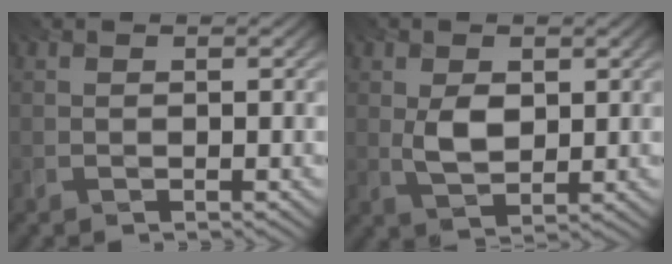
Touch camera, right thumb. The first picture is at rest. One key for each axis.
{"total": 3.8, "fx": 0.8, "fy": 2.4, "fz": 2.8, "tx": -0.063, "ty": -0.005, "tz": 0.018}